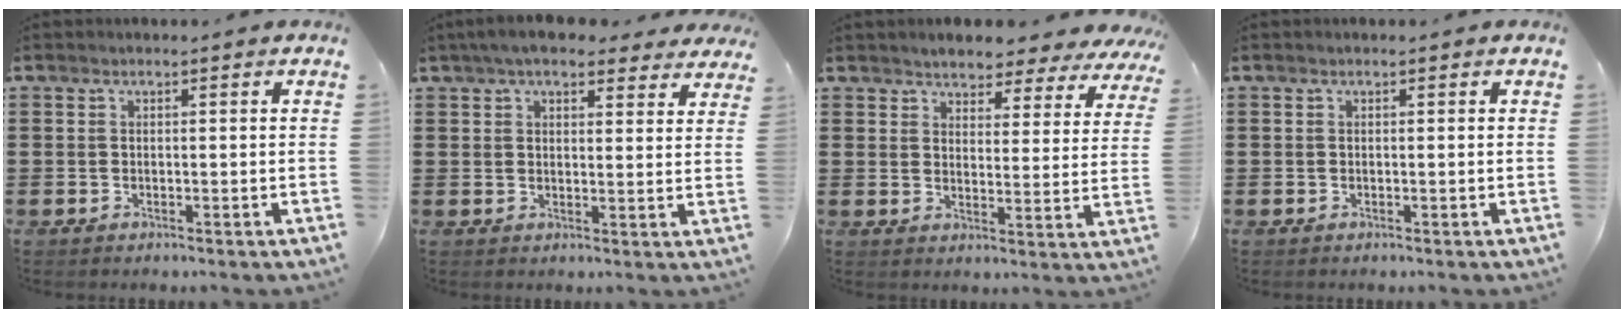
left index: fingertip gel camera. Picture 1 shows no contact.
{"total": 5.8, "force": [4.9, 1.4, 2.8], "torque": [-0.069, -0.002, 0.092]}
{"total": 3.8, "force": [3.7, 0.7, 0.0], "torque": [-0.023, -0.022, 0.063]}
{"total": 0.0}